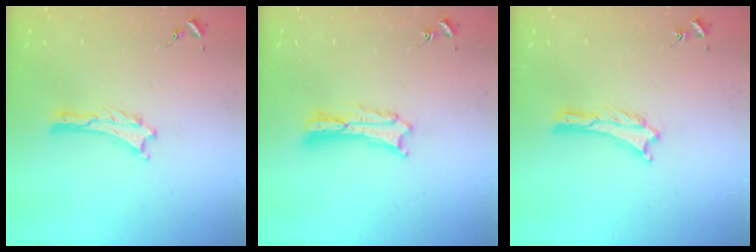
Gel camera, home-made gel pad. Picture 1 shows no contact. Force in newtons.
{"total": 1.8, "press": 1.8, "slide": 0.3}
{"total": 0.0}